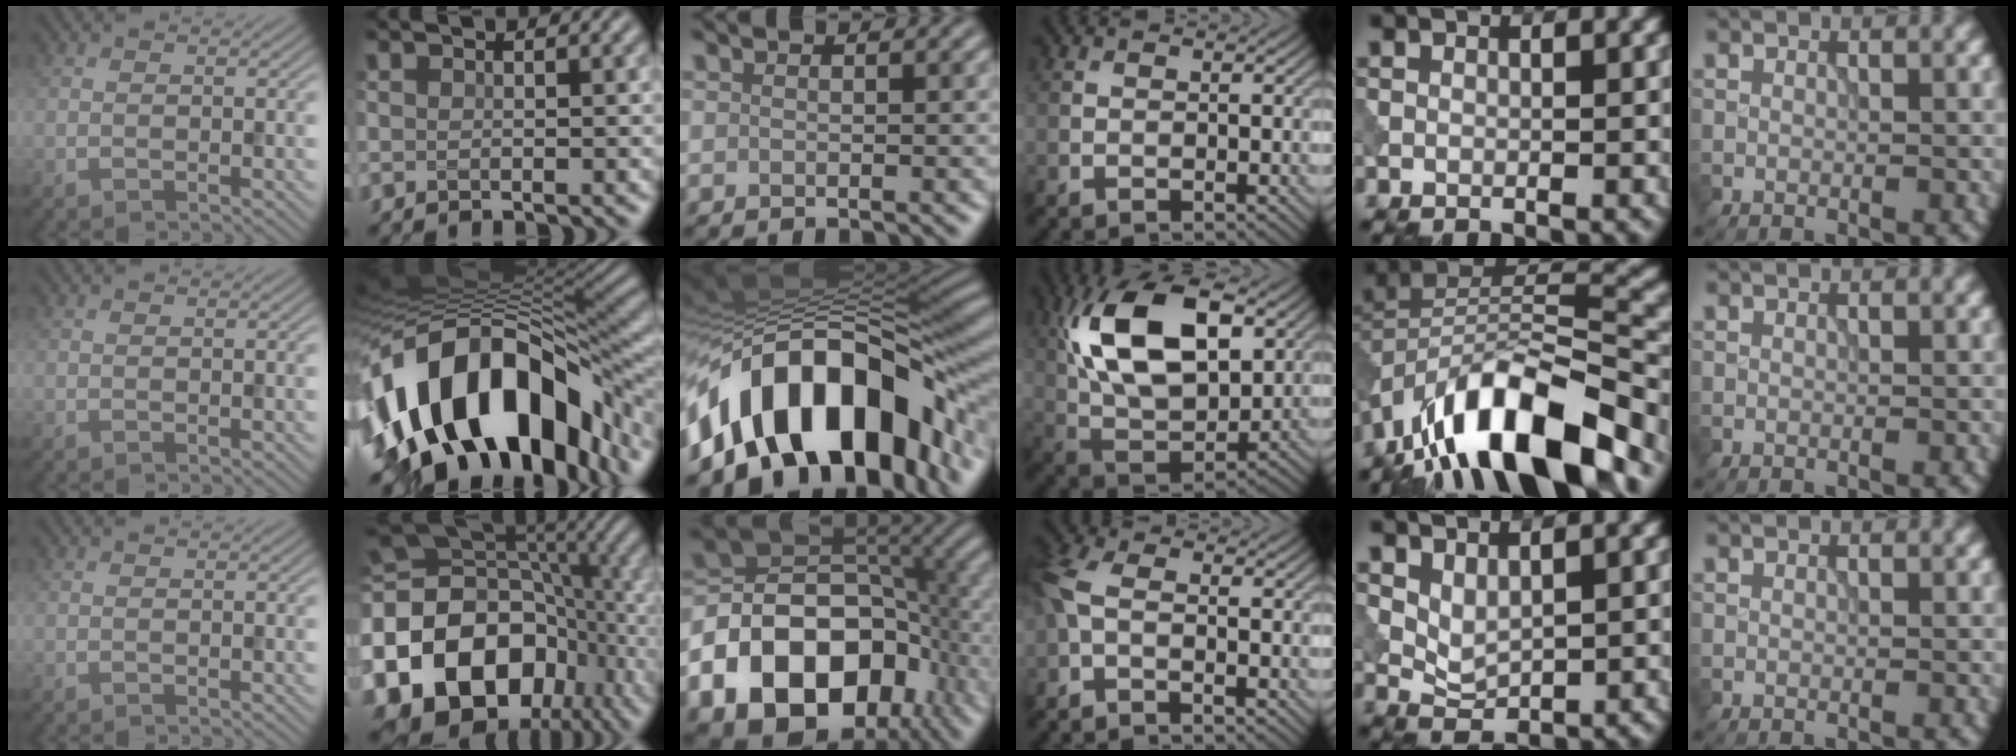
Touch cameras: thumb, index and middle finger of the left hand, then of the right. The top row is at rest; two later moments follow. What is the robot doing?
{"motion": "insert", "object": "peg toy"}